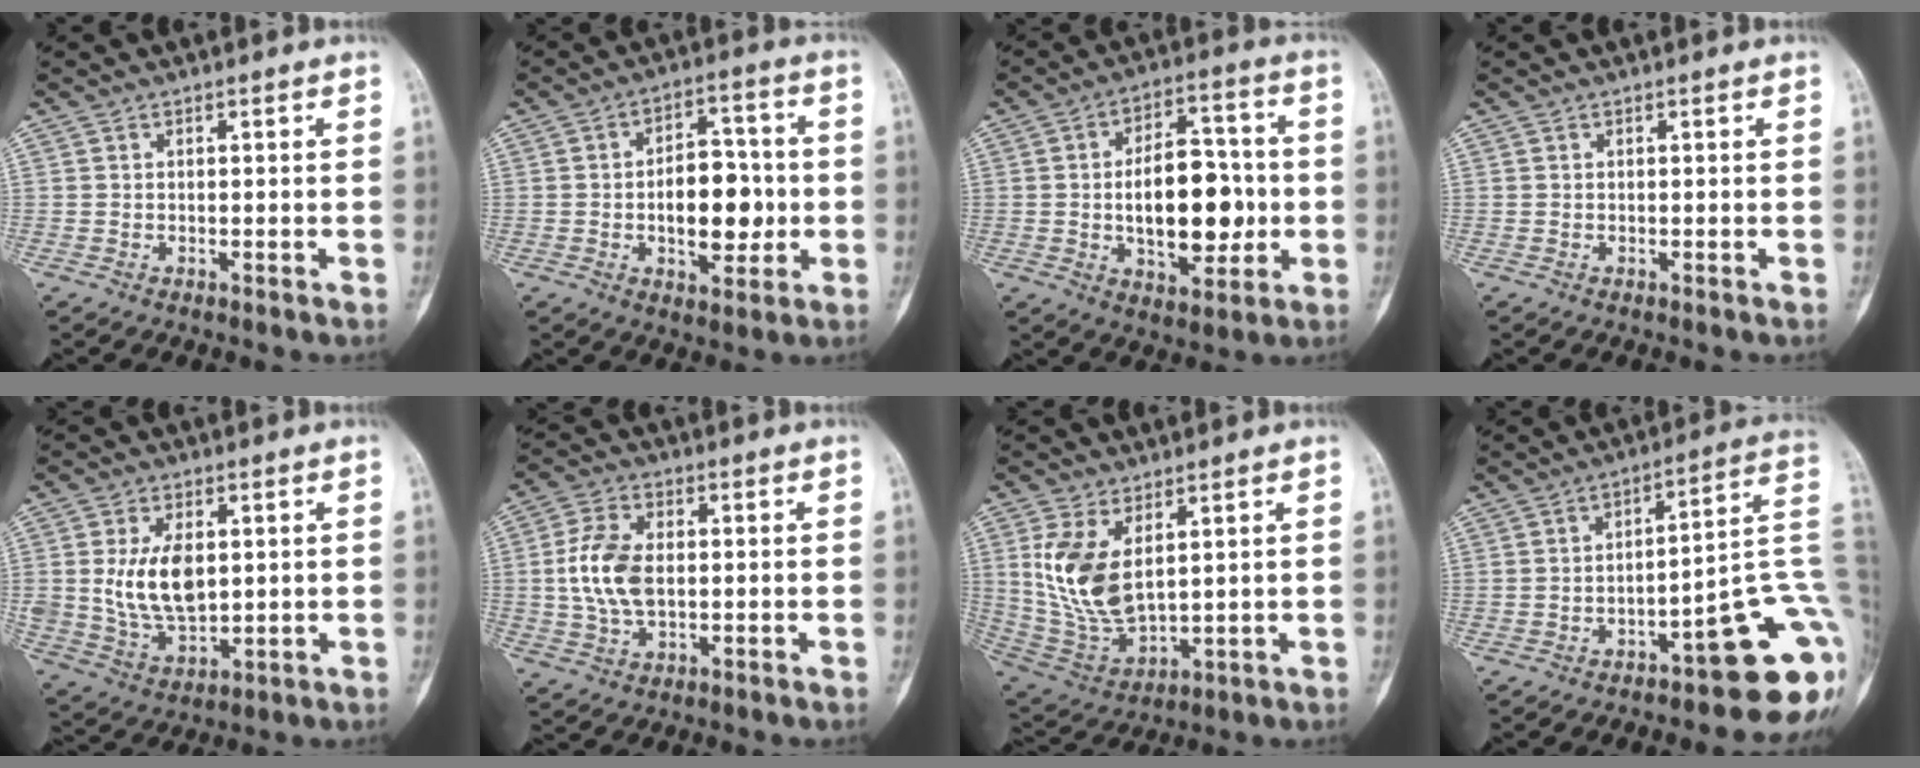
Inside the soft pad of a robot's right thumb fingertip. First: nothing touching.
{"total": 12.4, "force": [-1.2, 7.2, 10.0], "torque": [-0.115, 0.022, -0.016]}
{"total": 16.5, "force": [-1.2, 9.2, 13.7], "torque": [-0.177, 0.021, -0.012]}
{"total": 0.0}
{"total": 11.7, "force": [1.7, 6.9, 9.2], "torque": [-0.160, -0.015, 0.045]}
{"total": 10.0, "force": [0.2, 6.2, 7.9], "torque": [-0.160, 0.007, 0.005]}
{"total": 12.9, "force": [3.8, 6.7, 10.3], "torque": [-0.202, -0.022, 0.095]}
{"total": 19.0, "force": [-6.8, 5.5, 16.9], "torque": [-0.139, 0.067, -0.083]}